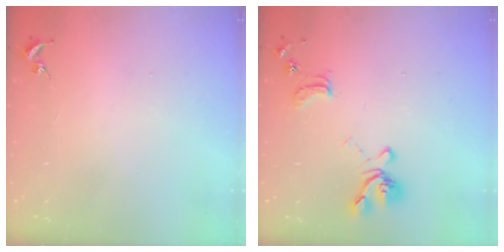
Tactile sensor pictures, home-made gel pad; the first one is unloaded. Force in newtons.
{"total": 14.2, "press": 14.1, "slide": 1.6}